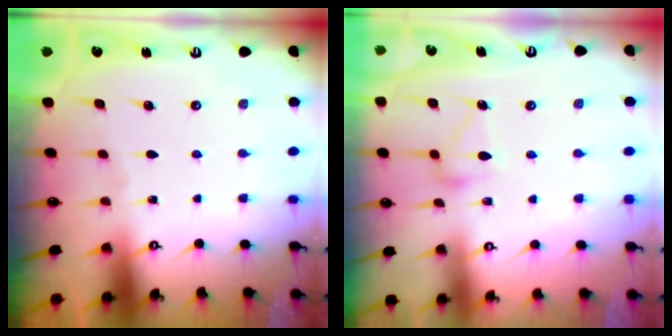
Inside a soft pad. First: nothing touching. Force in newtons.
{"total": 11.9, "press": 11.9, "slide": 0.4}